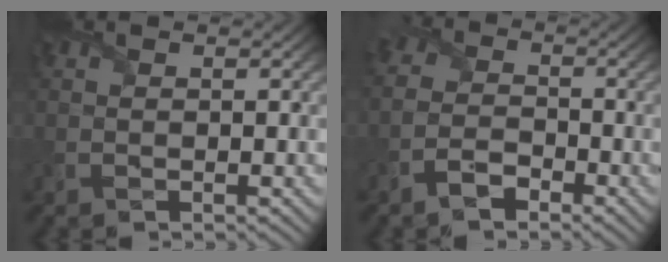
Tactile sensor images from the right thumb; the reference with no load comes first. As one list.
[{"total": 4.1, "force": [-2.6, 2.6, 1.8], "torque": [-0.035, -0.004, -0.067]}]